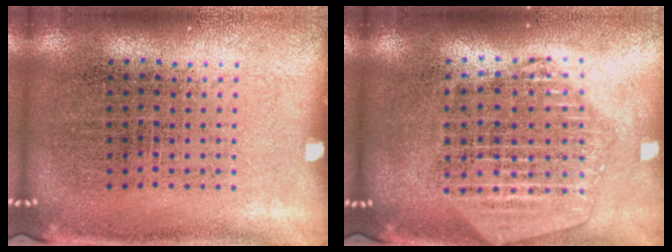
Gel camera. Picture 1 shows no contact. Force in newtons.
{"total": 2.2, "press": 1.9, "slide": 0.9}